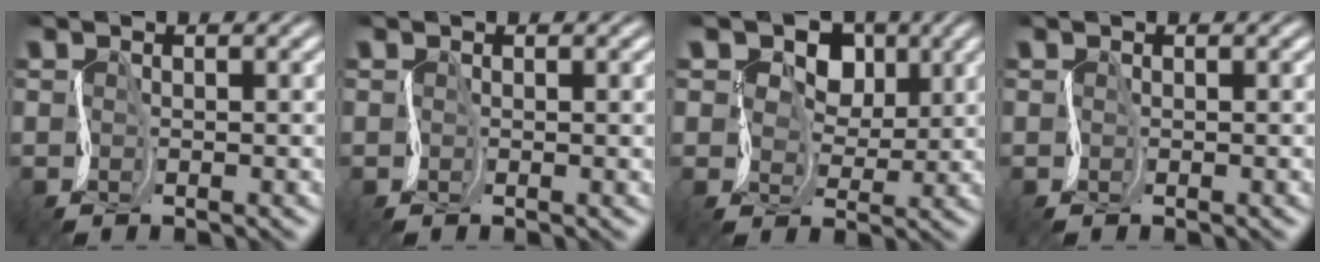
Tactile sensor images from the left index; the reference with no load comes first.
{"total": 0.8, "force": [0.2, 0.3, 0.8], "torque": [-0.010, 0.000, 0.003]}
{"total": 7.5, "force": [3.5, 5.2, 4.1], "torque": [-0.053, 0.019, 0.036]}
{"total": 0.0}